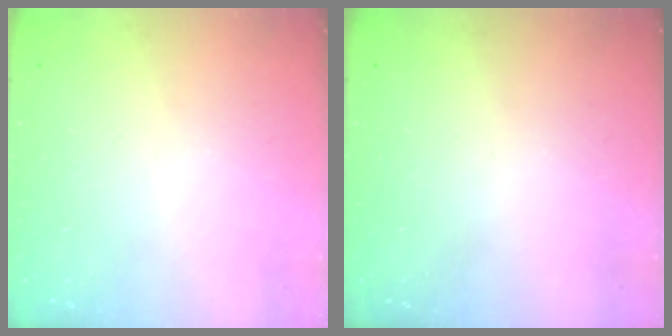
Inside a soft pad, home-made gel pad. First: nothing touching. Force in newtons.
{"total": 0.0}